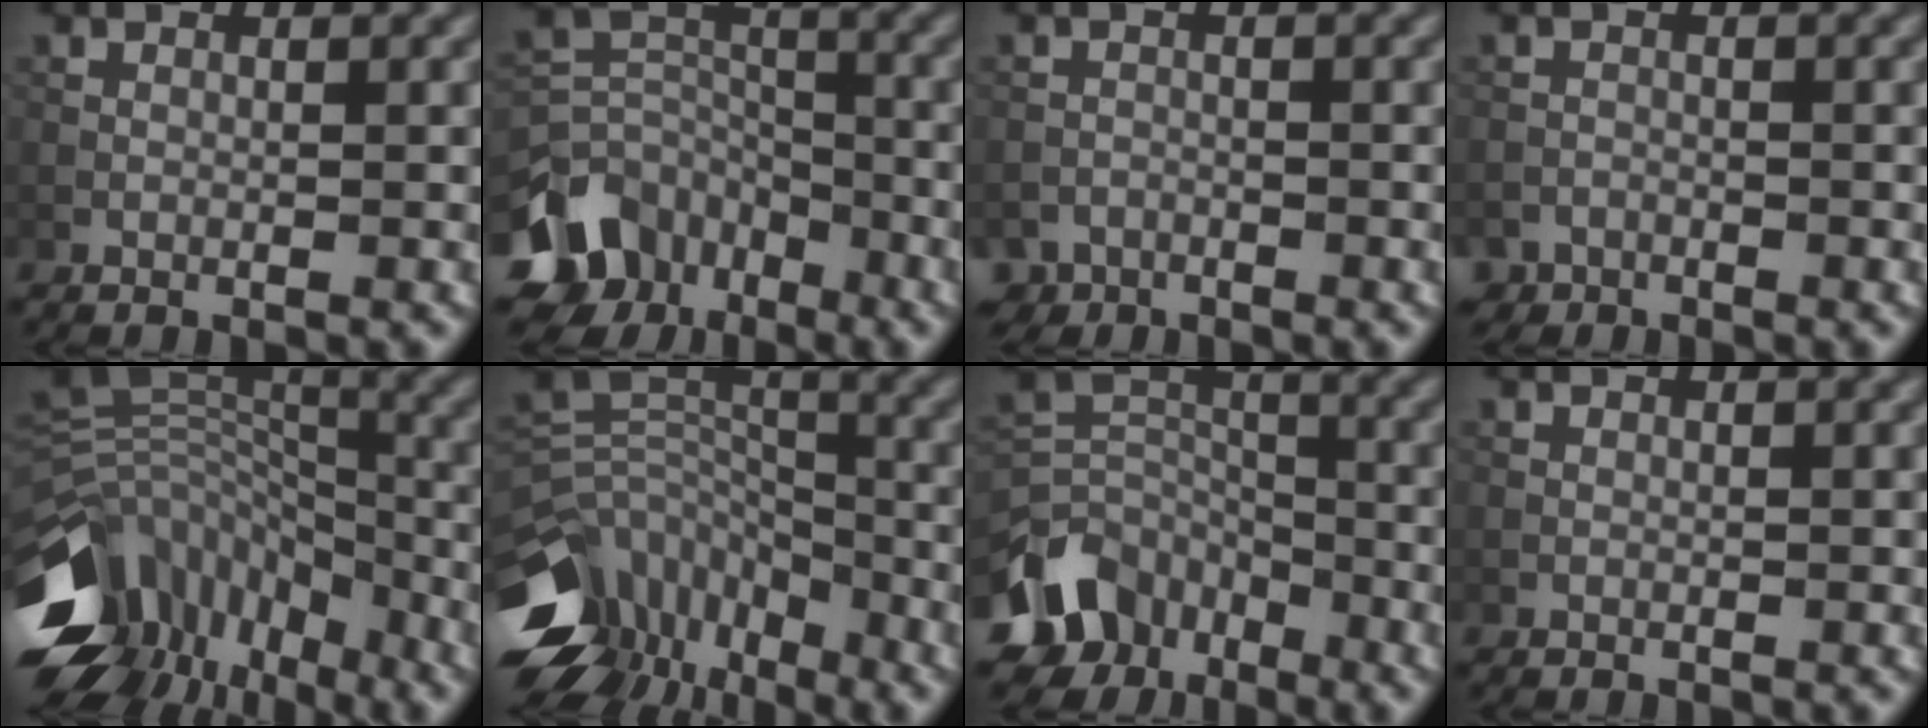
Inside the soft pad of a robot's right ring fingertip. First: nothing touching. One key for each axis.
{"total": 8.6, "fx": -5.2, "fy": 6.2, "fz": 3.1, "tx": -0.051, "ty": 0.002, "tz": -0.104}
{"total": 3.0, "fx": -2.7, "fy": 1.2, "fz": -0.2, "tx": 0.009, "ty": -0.007, "tz": -0.045}
{"total": 2.2, "fx": -1.9, "fy": 1.0, "fz": -0.3, "tx": 0.012, "ty": -0.001, "tz": -0.032}
{"total": 14.0, "fx": -7.1, "fy": 8.5, "fz": 8.6, "tx": -0.176, "ty": 0.021, "tz": -0.120}
{"total": 11.0, "fx": -5.9, "fy": 7.2, "fz": 5.8, "tx": -0.118, "ty": 0.029, "tz": -0.109}
{"total": 7.4, "fx": -4.7, "fy": 5.2, "fz": 2.5, "tx": -0.037, "ty": -0.005, "tz": -0.102}
{"total": 0.0}